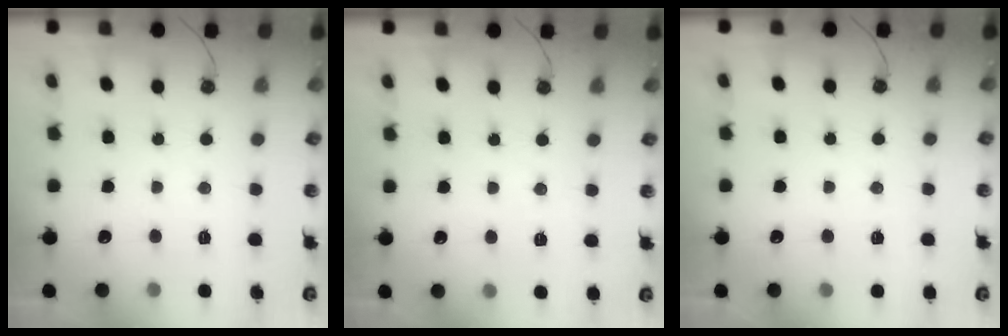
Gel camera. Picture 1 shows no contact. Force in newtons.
{"total": 2.1, "press": 1.8, "slide": 1.2}
{"total": 2.5, "press": 2.4, "slide": 0.8}